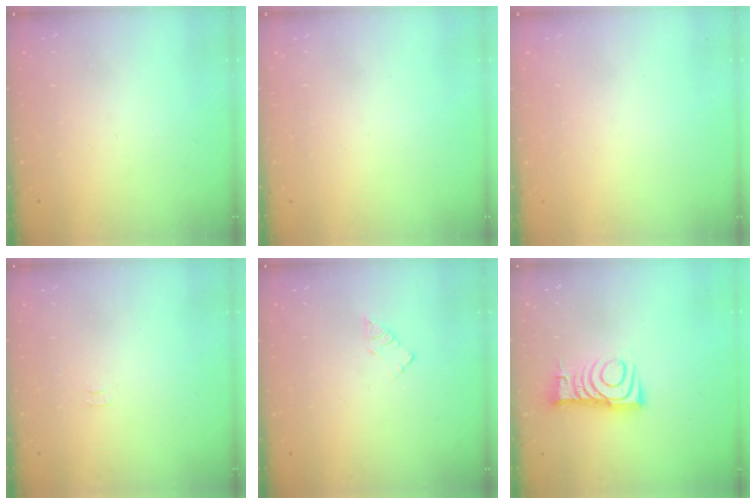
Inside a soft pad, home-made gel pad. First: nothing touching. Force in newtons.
{"total": 1.7, "press": 1.6, "slide": 0.1}
{"total": 1.5, "press": 1.5, "slide": 0.1}
{"total": 3.1, "press": 3.0, "slide": 0.5}
{"total": 3.4, "press": 3.4, "slide": 0.2}
{"total": 10.1, "press": 10.1, "slide": 0.3}